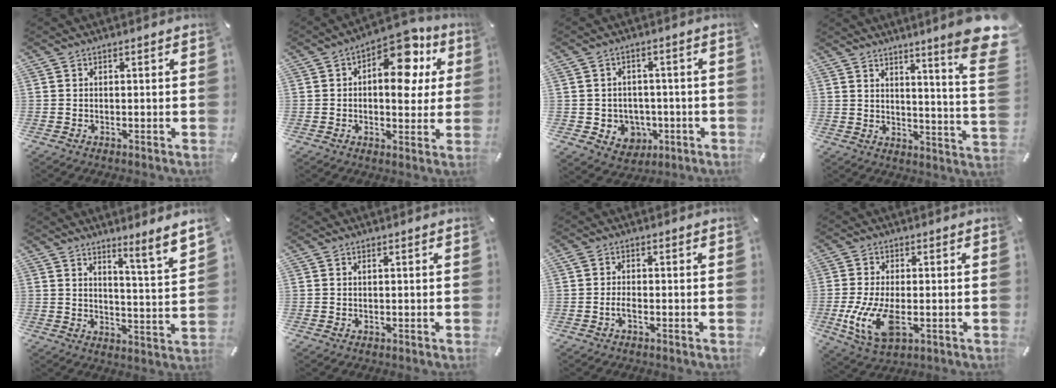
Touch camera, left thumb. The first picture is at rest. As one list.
[{"total": 14.0, "force": [5.9, 7.6, 10.2], "torque": [-0.125, -0.046, 0.097]}, {"total": 6.1, "force": [-0.4, 5.9, 1.3], "torque": [-0.018, 0.000, -0.001]}, {"total": 11.8, "force": [7.2, 0.6, 9.4], "torque": [-0.137, -0.071, 0.111]}, {"total": 7.3, "force": [6.1, -0.8, 4.0], "torque": [-0.061, -0.056, 0.097]}, {"total": 0.6, "force": [0.2, 0.0, 0.5], "torque": [-0.009, 0.001, 0.004]}, {"total": 2.2, "force": [-0.9, 0.7, 1.8], "torque": [-0.047, 0.000, -0.021]}, {"total": 10.8, "force": [-1.9, 5.0, 9.3], "torque": [-0.215, -0.020, -0.032]}]